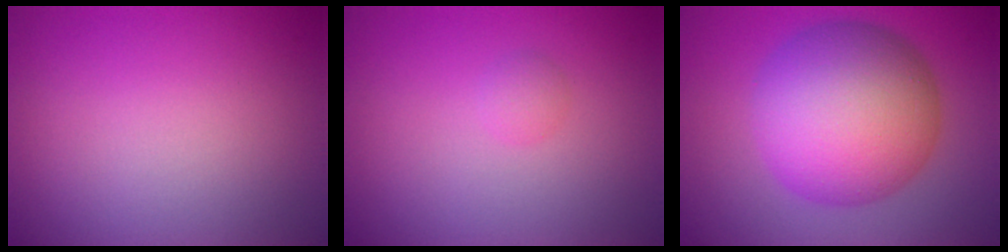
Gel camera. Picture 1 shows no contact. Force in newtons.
{"total": 0.8, "press": 0.8, "slide": 0.0}
{"total": 11.7, "press": 11.7, "slide": 0.1}